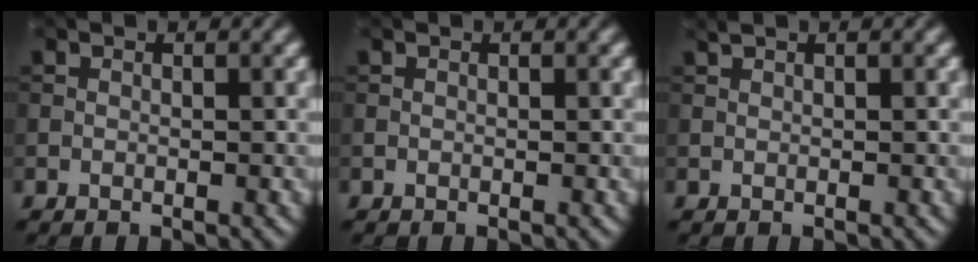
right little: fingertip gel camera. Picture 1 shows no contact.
{"total": 0.0}
{"total": 0.6, "force": [0.5, 0.1, 0.3], "torque": [-0.005, 0.003, 0.009]}